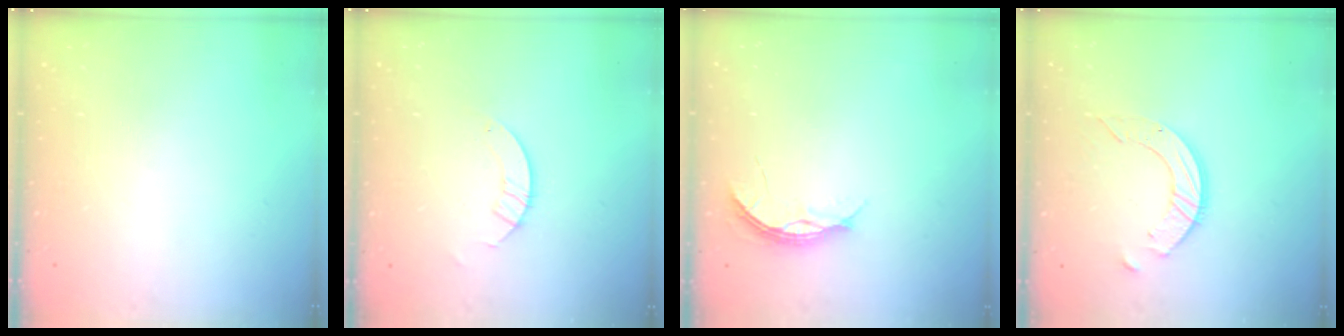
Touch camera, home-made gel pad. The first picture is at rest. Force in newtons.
{"total": 3.2, "press": 3.2, "slide": 0.3}
{"total": 4.4, "press": 4.4, "slide": 0.4}
{"total": 7.9, "press": 7.8, "slide": 0.7}